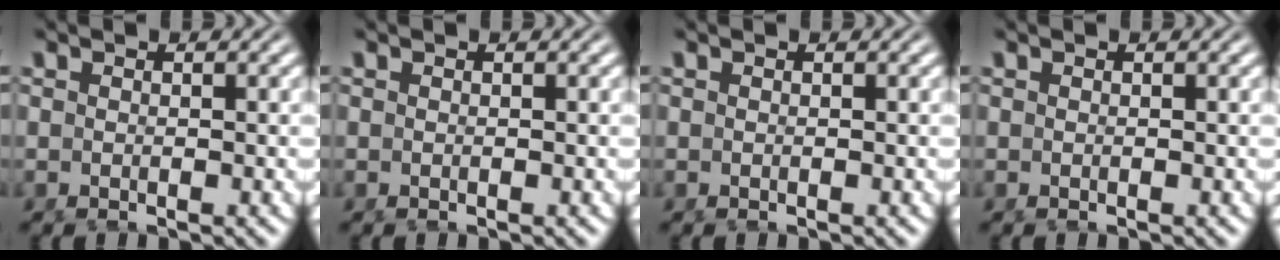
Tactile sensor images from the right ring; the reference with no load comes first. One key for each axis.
{"total": 0.0}
{"total": 0.0}
{"total": 0.0}